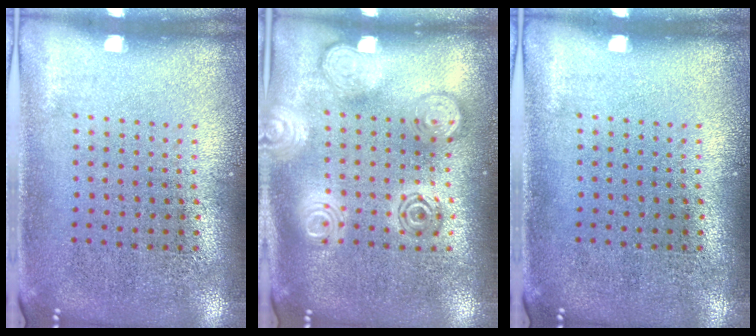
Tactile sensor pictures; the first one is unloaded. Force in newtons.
{"total": 2.3, "press": 2.3, "slide": 0.4}
{"total": 0.0}